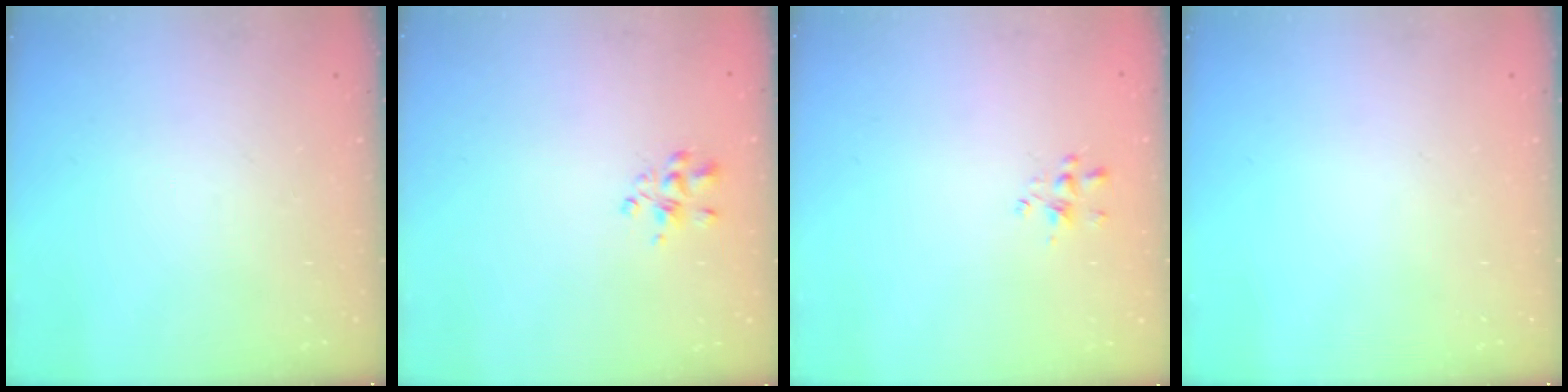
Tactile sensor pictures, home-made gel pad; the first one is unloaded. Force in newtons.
{"total": 3.7, "press": 3.4, "slide": 1.4}
{"total": 1.5, "press": 1.4, "slide": 0.7}
{"total": 0.0}